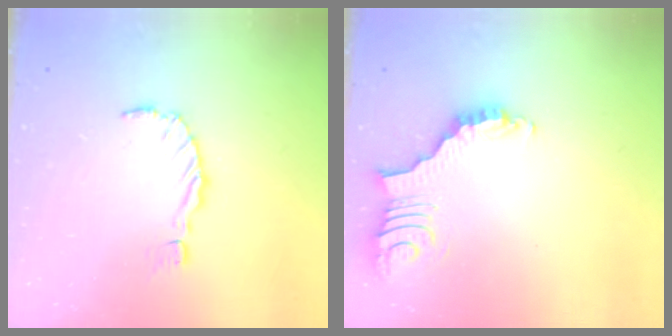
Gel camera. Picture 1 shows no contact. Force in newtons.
{"total": 3.7, "press": 3.7, "slide": 0.7}